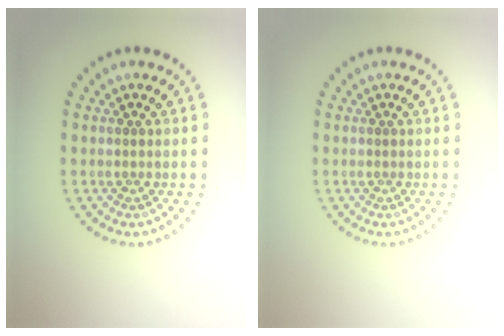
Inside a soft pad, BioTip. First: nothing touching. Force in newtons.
{"total": 0.0}